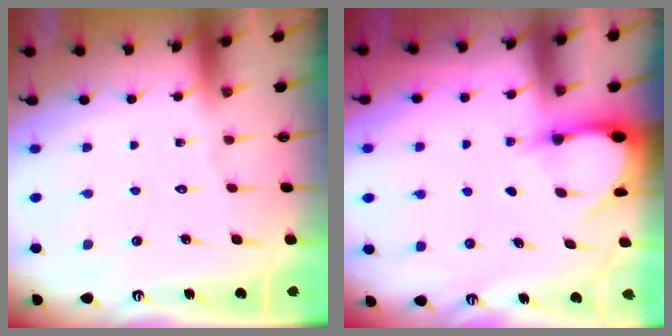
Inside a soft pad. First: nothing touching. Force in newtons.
{"total": 2.9, "press": 2.9, "slide": 0.3}